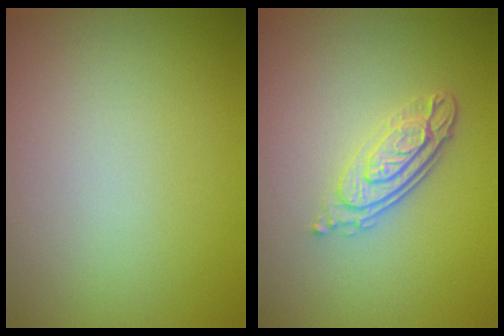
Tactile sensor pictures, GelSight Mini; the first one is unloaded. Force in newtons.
{"total": 4.0, "press": 2.8, "slide": 2.8}